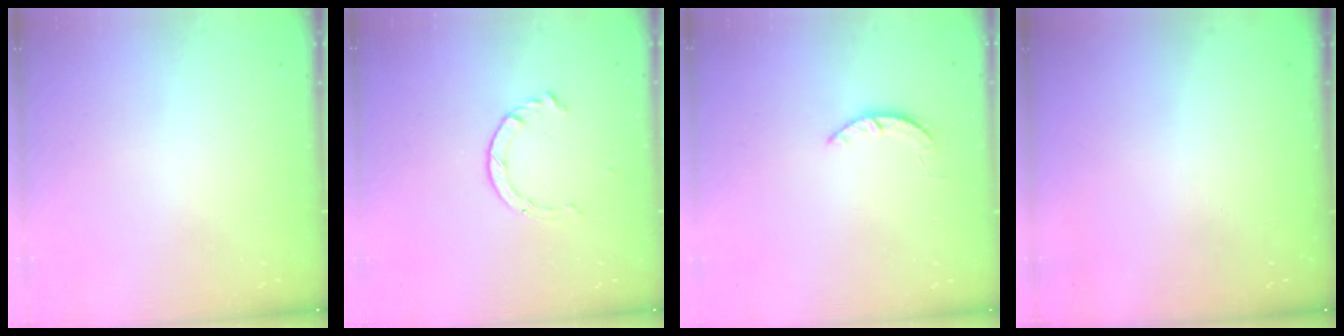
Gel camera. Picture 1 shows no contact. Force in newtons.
{"total": 3.5, "press": 3.5, "slide": 0.4}
{"total": 1.6, "press": 1.6, "slide": 0.3}
{"total": 0.0}